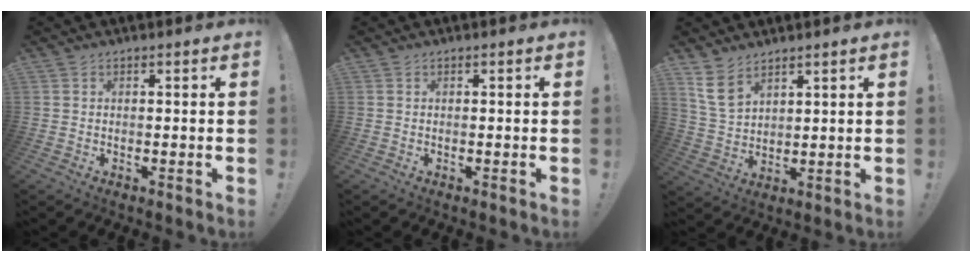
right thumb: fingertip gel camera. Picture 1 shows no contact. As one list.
[{"total": 0.0}, {"total": 8.1, "force": [5.7, 4.1, 4.0], "torque": [-0.072, -0.025, 0.113]}]